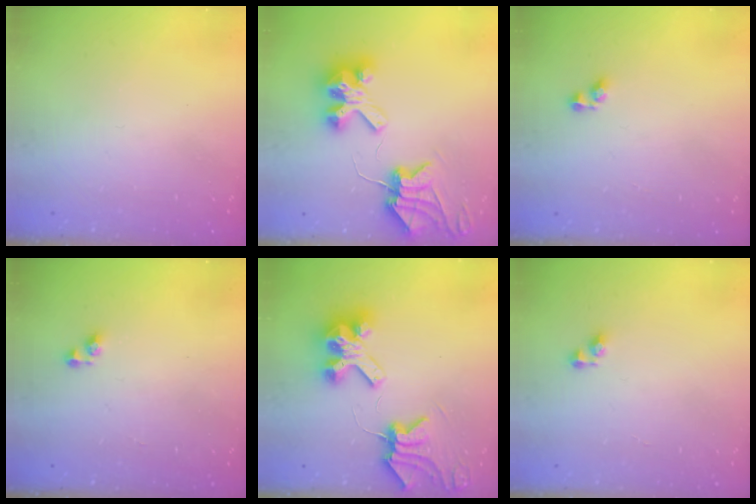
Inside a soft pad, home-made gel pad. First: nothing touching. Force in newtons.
{"total": 8.5, "press": 8.5, "slide": 0.9}
{"total": 3.6, "press": 3.6, "slide": 0.1}
{"total": 3.4, "press": 3.4, "slide": 0.1}
{"total": 8.9, "press": 8.8, "slide": 1.1}
{"total": 3.5, "press": 3.5, "slide": 0.5}